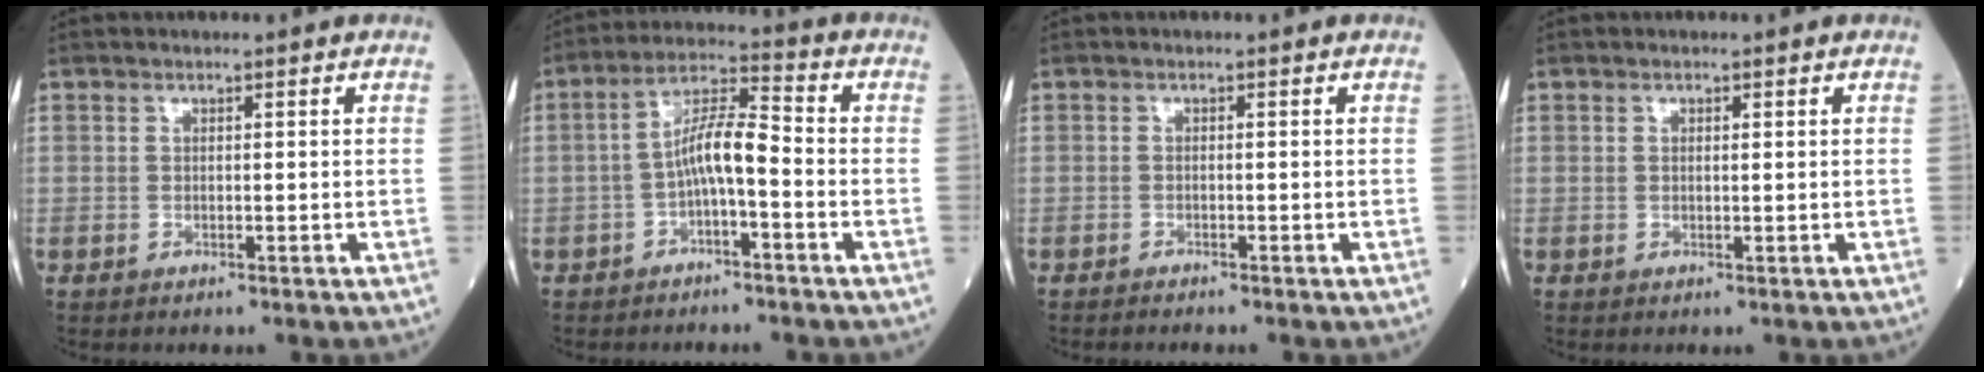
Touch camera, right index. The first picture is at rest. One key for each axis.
{"total": 7.0, "fx": -1.8, "fy": 1.4, "fz": 6.6, "tx": -0.127, "ty": 0.023, "tz": -0.035}
{"total": 0.9, "fx": -0.9, "fy": 0.0, "fz": 0.1, "tx": -0.005, "ty": -0.002, "tz": -0.015}
{"total": 0.6, "fx": 0.2, "fy": 0.2, "fz": 0.5, "tx": -0.012, "ty": 0.000, "tz": 0.003}